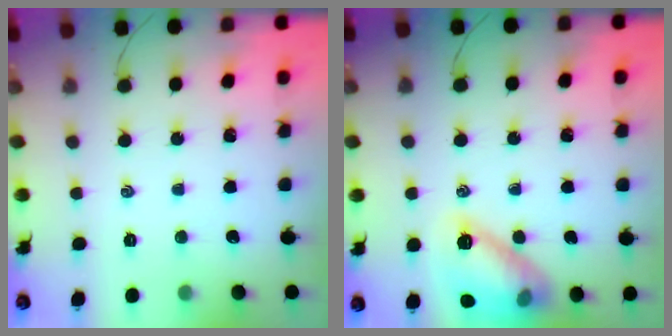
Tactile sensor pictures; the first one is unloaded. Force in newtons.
{"total": 14.3, "press": 14.3, "slide": 0.1}